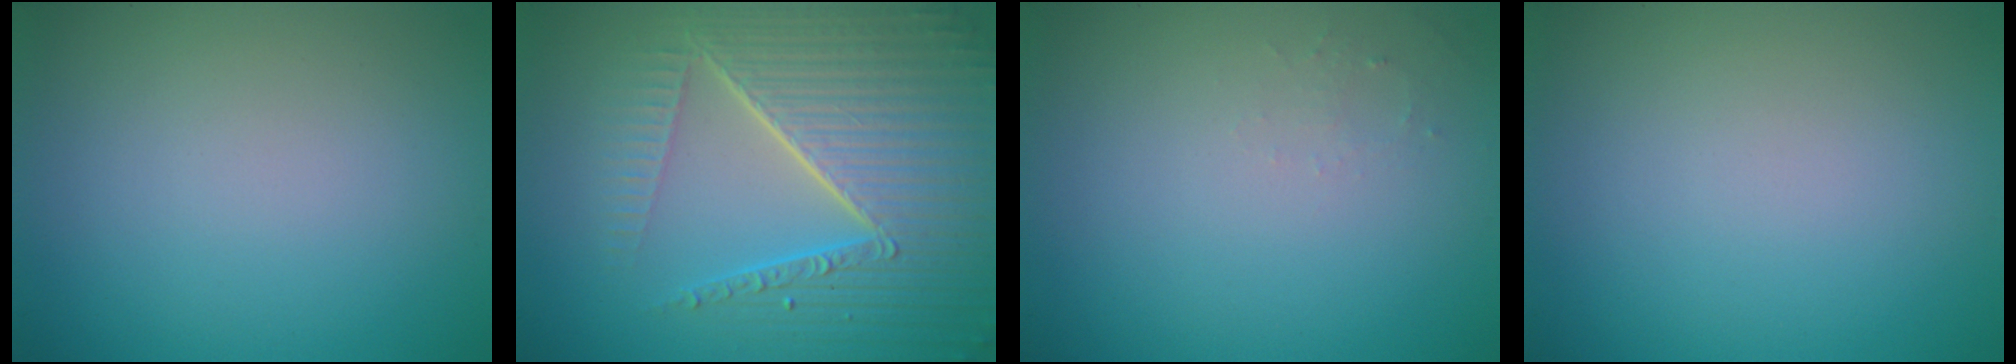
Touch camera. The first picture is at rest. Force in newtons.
{"total": 8.5, "press": 5.9, "slide": 6.1}
{"total": 0.8, "press": 0.8, "slide": 0.3}
{"total": 0.0}